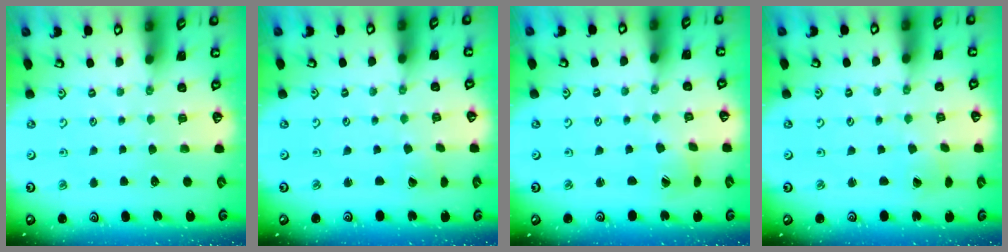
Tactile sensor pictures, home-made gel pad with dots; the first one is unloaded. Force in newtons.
{"total": 0.0}
{"total": 2.5, "press": 2.5, "slide": 0.4}
{"total": 1.5, "press": 1.5, "slide": 0.3}